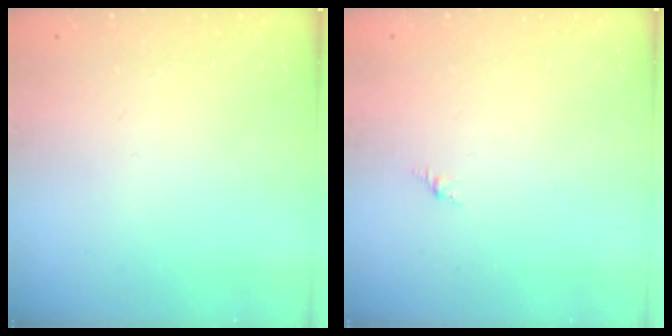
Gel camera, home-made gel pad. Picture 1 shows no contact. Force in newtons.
{"total": 0.0}